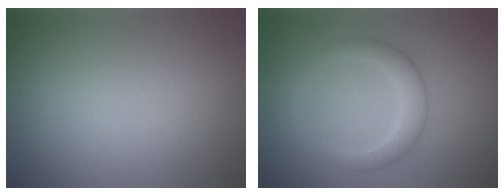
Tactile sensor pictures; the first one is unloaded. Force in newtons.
{"total": 2.8, "press": 2.8, "slide": 0.2}